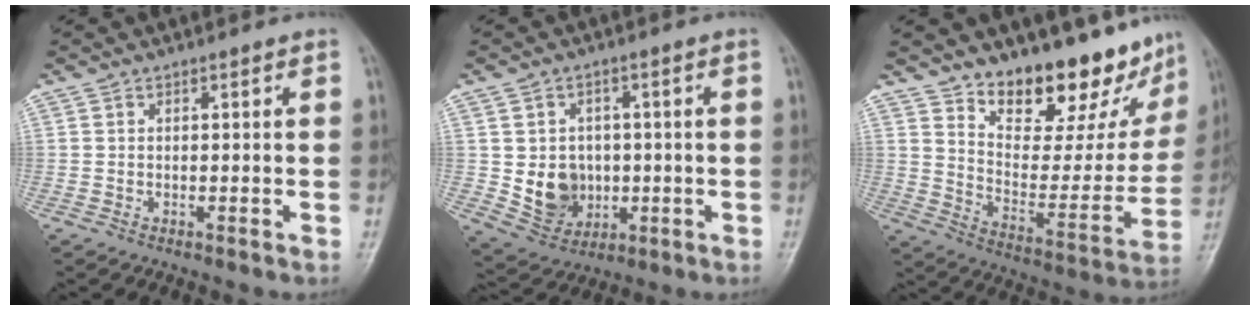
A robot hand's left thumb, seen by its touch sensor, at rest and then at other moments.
{"total": 8.9, "force": [-0.4, 7.7, 4.5], "torque": [-0.038, -0.001, 0.009]}
{"total": 19.7, "force": [15.9, 7.2, 9.2], "torque": [-0.076, -0.116, 0.234]}